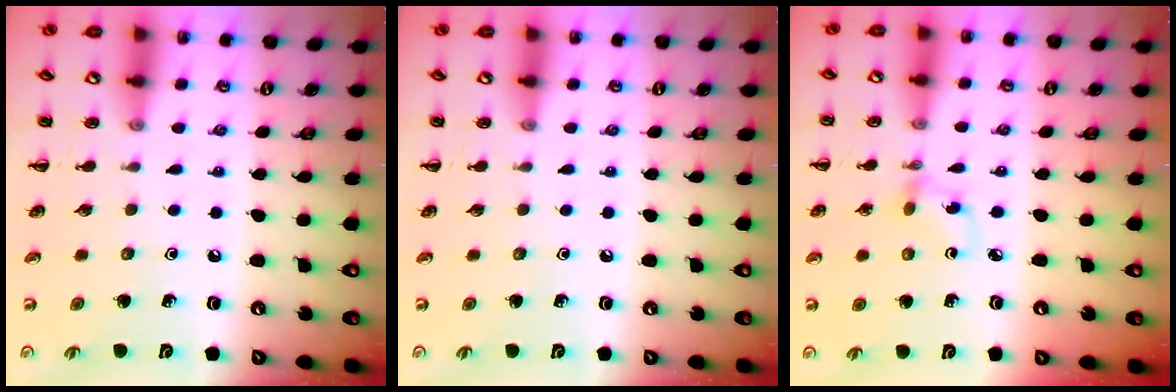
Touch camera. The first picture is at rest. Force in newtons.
{"total": 0.0}
{"total": 3.1, "press": 2.9, "slide": 1.1}